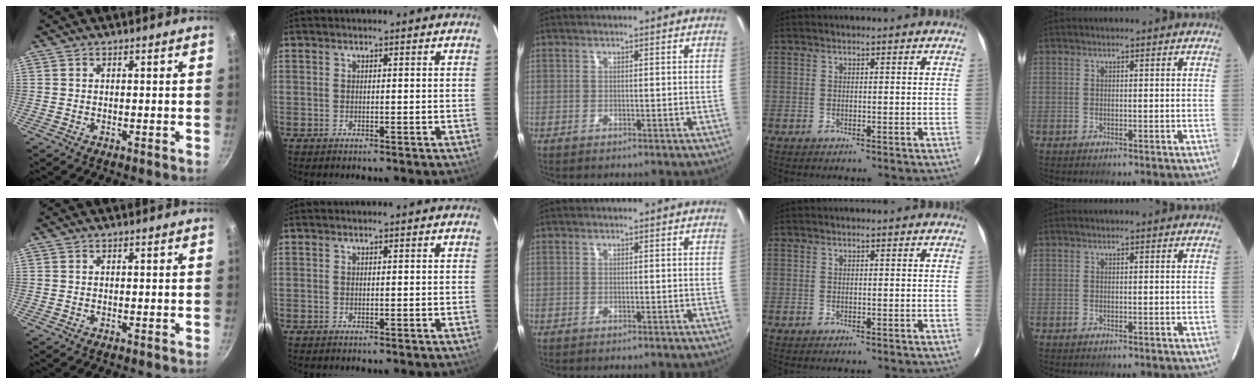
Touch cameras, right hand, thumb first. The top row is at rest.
{}